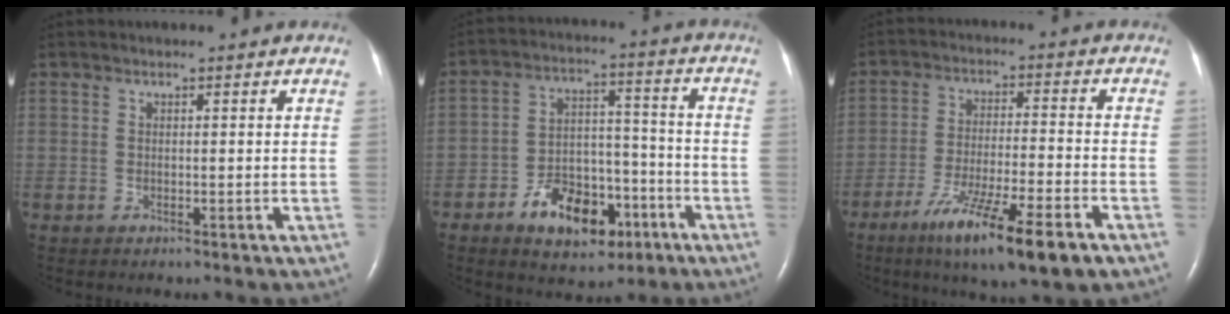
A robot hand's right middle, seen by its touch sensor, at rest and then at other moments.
{"total": 11.6, "force": [-6.3, 6.4, 7.4], "torque": [-0.125, 0.021, -0.095]}
{"total": 13.6, "force": [-8.1, 0.9, 10.9], "torque": [-0.188, -0.035, -0.135]}